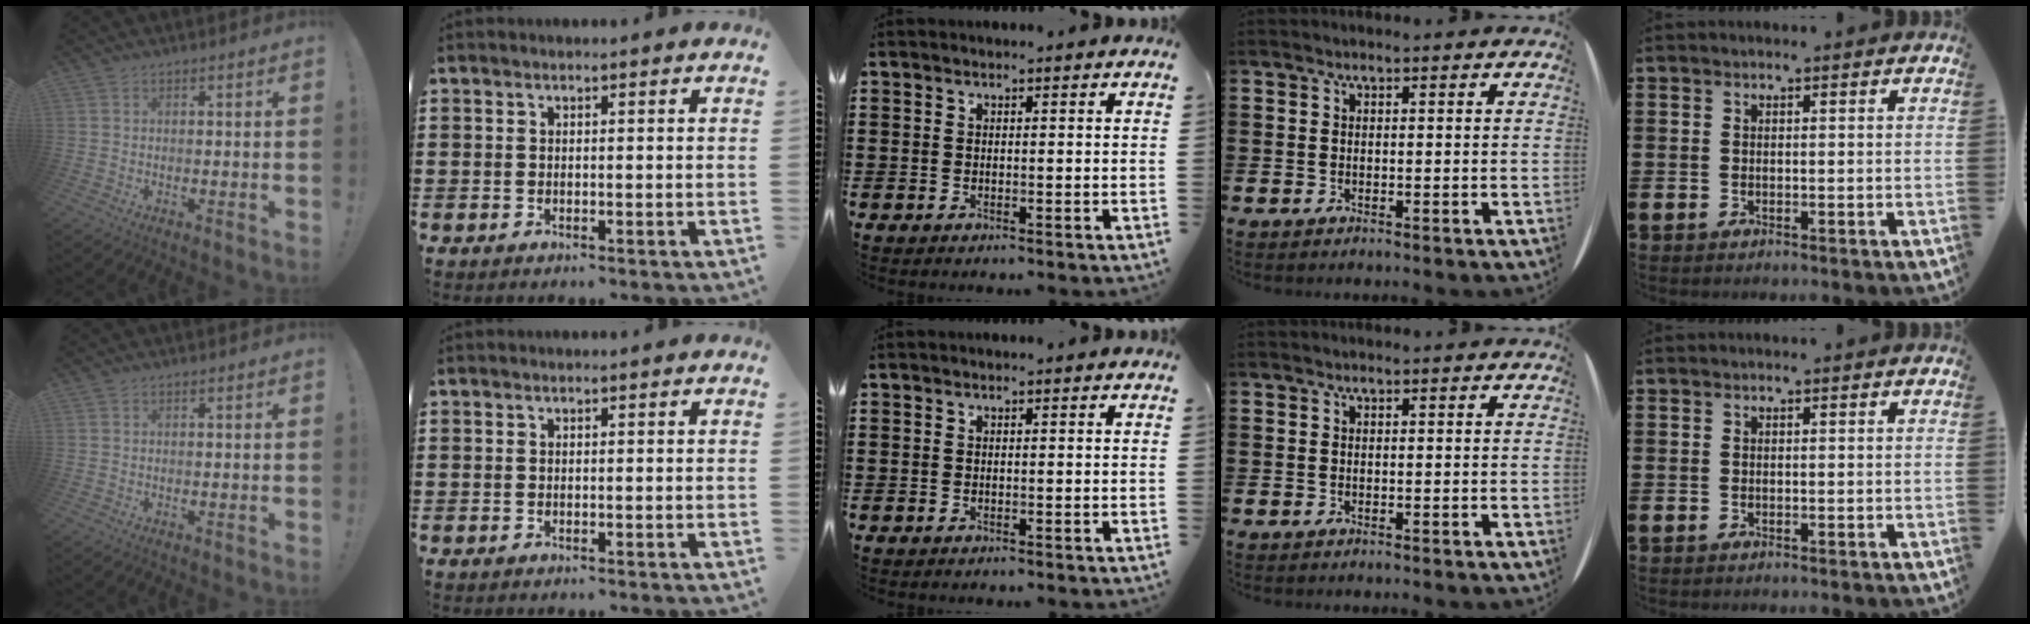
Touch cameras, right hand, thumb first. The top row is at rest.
{}